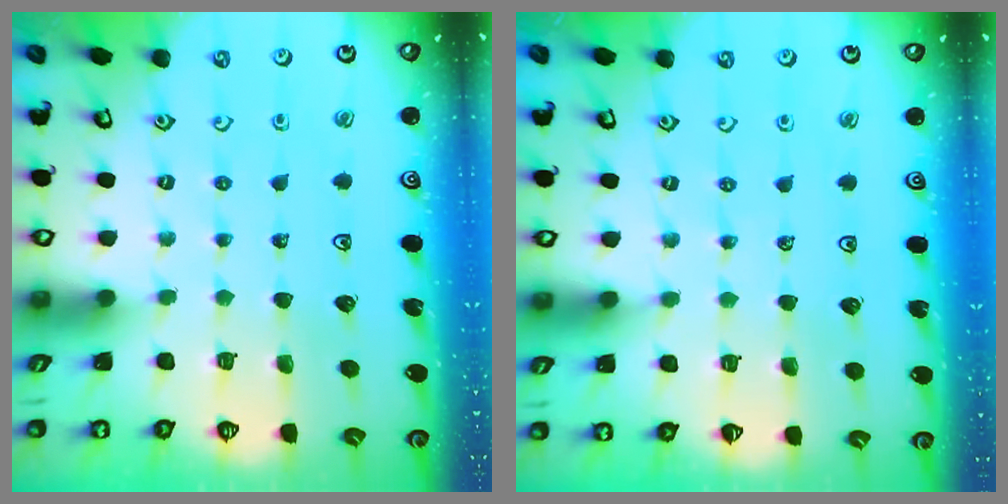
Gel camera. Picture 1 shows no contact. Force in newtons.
{"total": 2.7, "press": 2.7, "slide": 0.2}